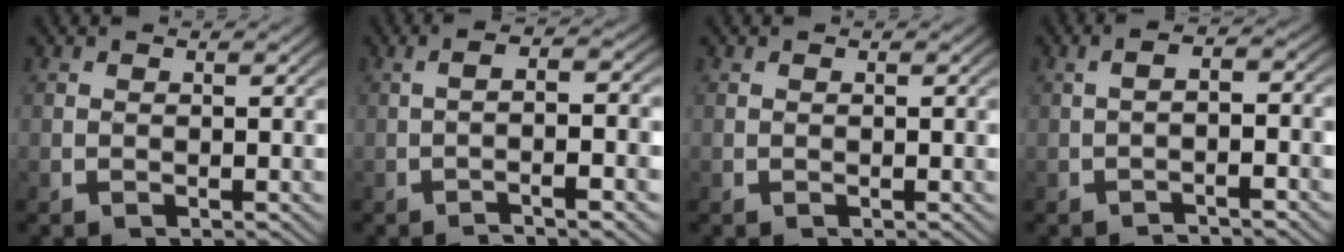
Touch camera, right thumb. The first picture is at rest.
{"total": 4.8, "force": [-0.9, 1.2, 4.6], "torque": [-0.066, 0.017, -0.021]}
{"total": 0.0}
{"total": 2.6, "force": [-1.3, 0.8, 2.1], "torque": [-0.032, 0.007, -0.025]}